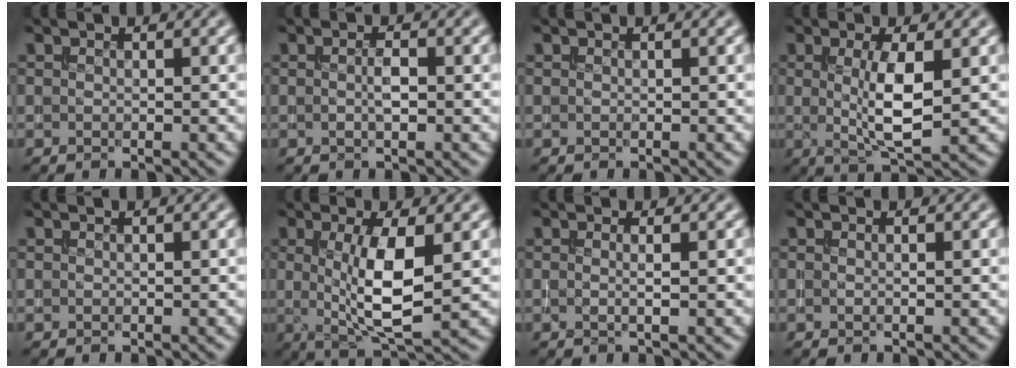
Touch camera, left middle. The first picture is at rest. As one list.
[{"total": 1.2, "force": [-0.2, 0.3, 1.1], "torque": [-0.025, 0.003, -0.004]}, {"total": 0.0}, {"total": 4.4, "force": [0.2, 0.9, 4.3], "torque": [-0.083, -0.007, 0.010]}, {"total": 0.0}, {"total": 6.3, "force": [0.2, 1.6, 6.1], "torque": [-0.111, -0.009, 0.007]}, {"total": 1.0, "force": [0.0, 0.1, 1.0], "torque": [-0.011, 0.001, -0.009]}, {"total": 0.0}]